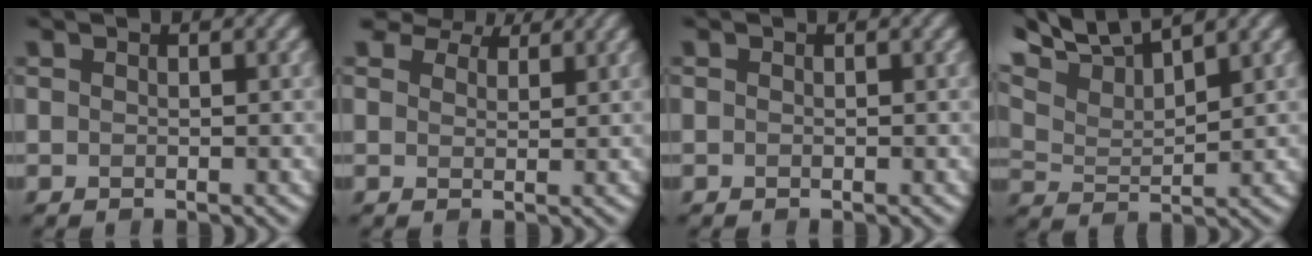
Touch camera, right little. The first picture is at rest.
{"total": 6.2, "force": [5.1, 2.5, 2.3], "torque": [-0.055, -0.004, 0.086]}
{"total": 0.0}
{"total": 7.6, "force": [6.2, 1.7, 4.1], "torque": [-0.079, 0.020, 0.105]}